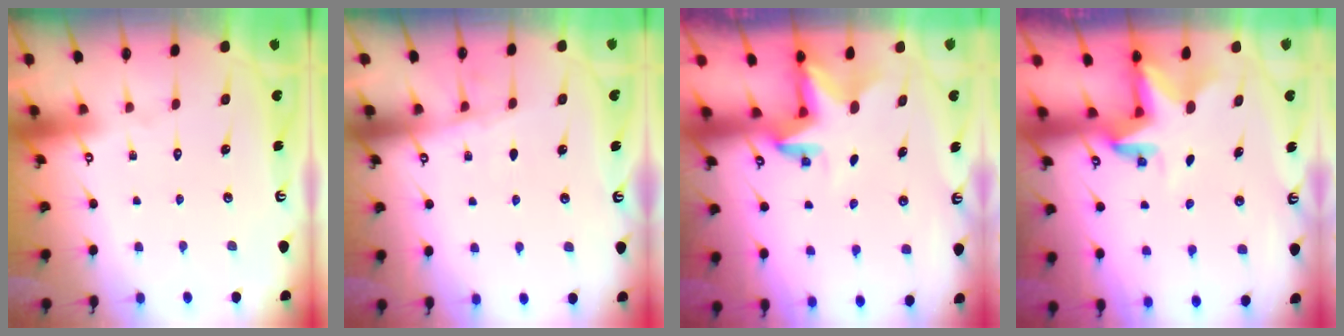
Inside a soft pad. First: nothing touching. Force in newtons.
{"total": 3.3, "press": 3.3, "slide": 0.5}
{"total": 2.8, "press": 2.8, "slide": 0.1}
{"total": 3.3, "press": 3.3, "slide": 0.2}